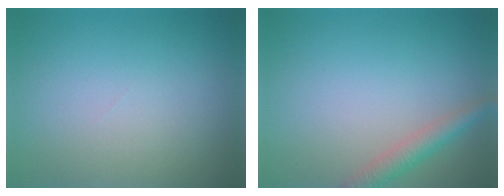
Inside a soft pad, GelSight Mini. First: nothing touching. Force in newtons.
{"total": 2.6, "press": 2.6, "slide": 0.2}